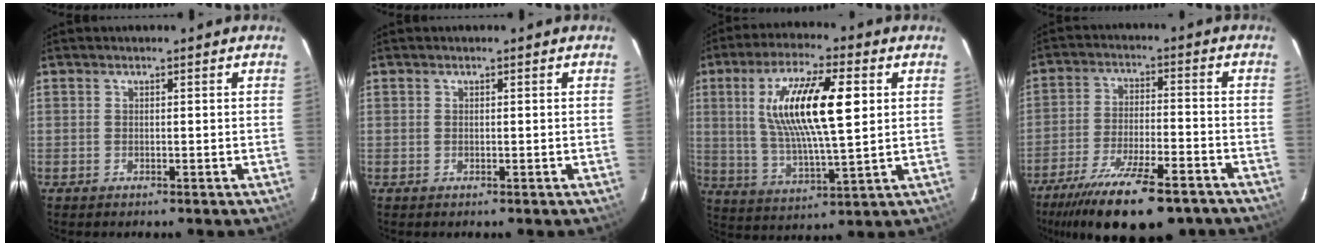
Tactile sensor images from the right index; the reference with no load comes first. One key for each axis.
{"total": 0.0}
{"total": 16.7, "fx": 3.9, "fy": 4.2, "fz": 15.7, "tx": -0.290, "ty": 0.008, "tz": 0.075}
{"total": 20.4, "fx": -15.5, "fy": 5.5, "fz": 12.0, "tx": -0.231, "ty": -0.043, "tz": -0.237}